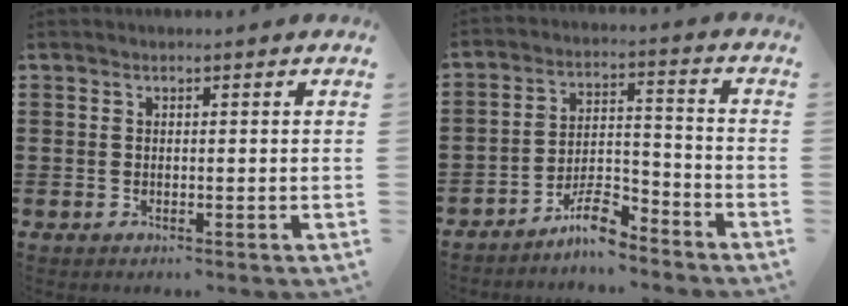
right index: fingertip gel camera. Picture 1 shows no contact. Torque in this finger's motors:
{"motor_torque": [-0.70, 0.02, -1.05, -0.21]}